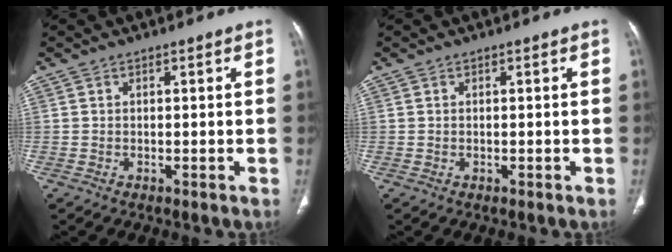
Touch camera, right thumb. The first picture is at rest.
{"total": 0.0}